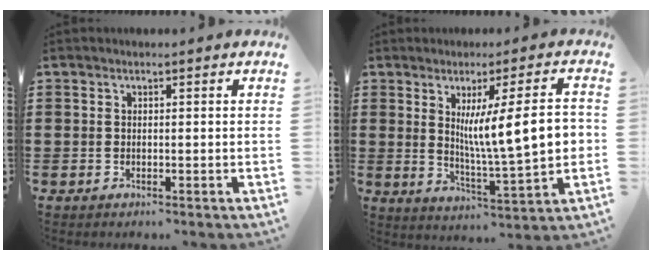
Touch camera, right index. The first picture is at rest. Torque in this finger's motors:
{"motor_torque": [2.14, 0.00, 0.71, 0.21]}